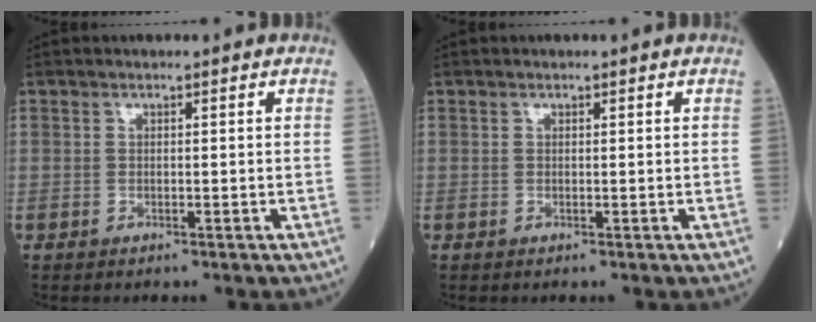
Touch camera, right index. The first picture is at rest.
{"total": 0.0}